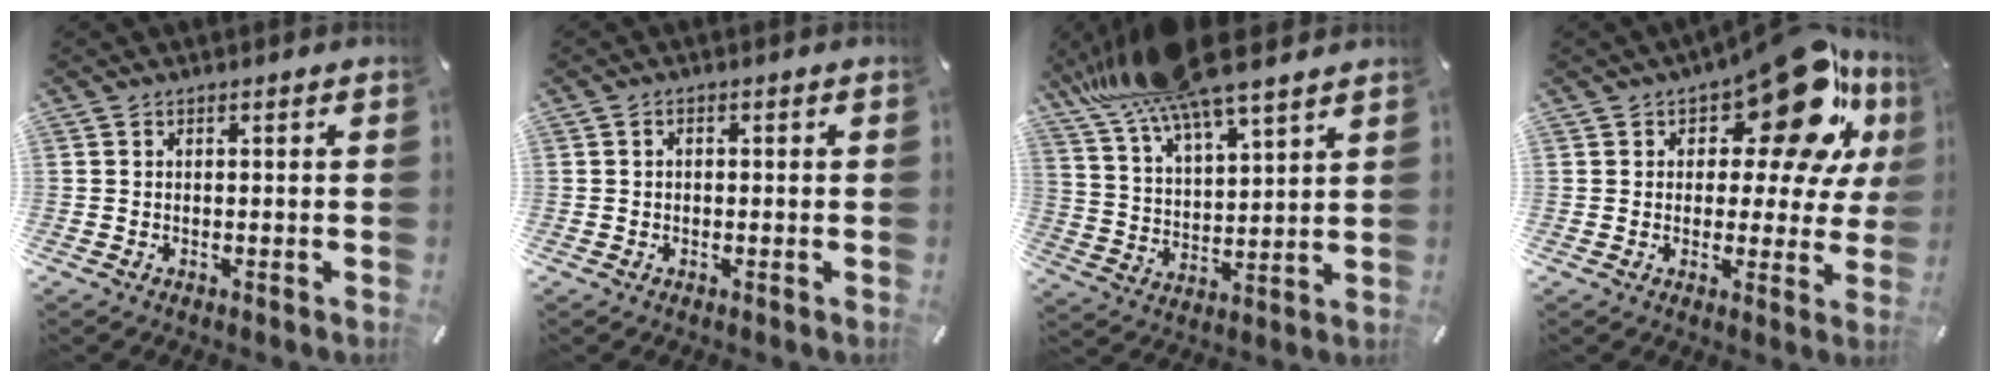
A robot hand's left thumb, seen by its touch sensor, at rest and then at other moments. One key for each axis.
{"total": 1.1, "fx": 0.0, "fy": 0.8, "fz": 0.7, "tx": -0.014, "ty": 0.006, "tz": -0.002}
{"total": 15.6, "fx": 13.4, "fy": 2.9, "fz": 7.5, "tx": -0.169, "ty": -0.077, "tz": 0.237}
{"total": 19.8, "fx": 11.0, "fy": 8.9, "fz": 13.8, "tx": -0.192, "ty": -0.071, "tz": 0.182}